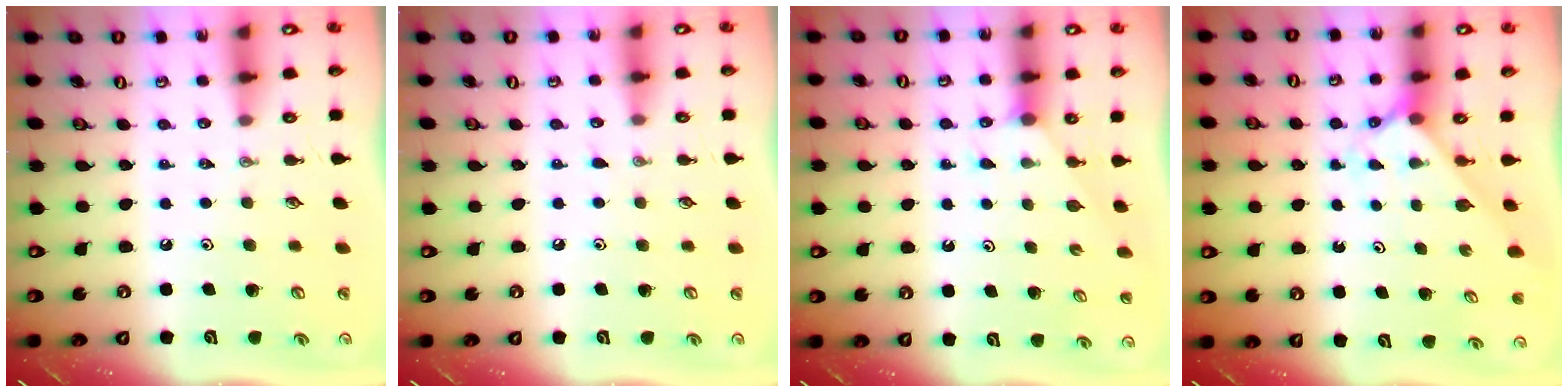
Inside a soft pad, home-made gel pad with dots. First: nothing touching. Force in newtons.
{"total": 3.3, "press": 3.2, "slide": 0.4}
{"total": 4.3, "press": 4.3, "slide": 0.1}
{"total": 2.3, "press": 2.3, "slide": 0.2}